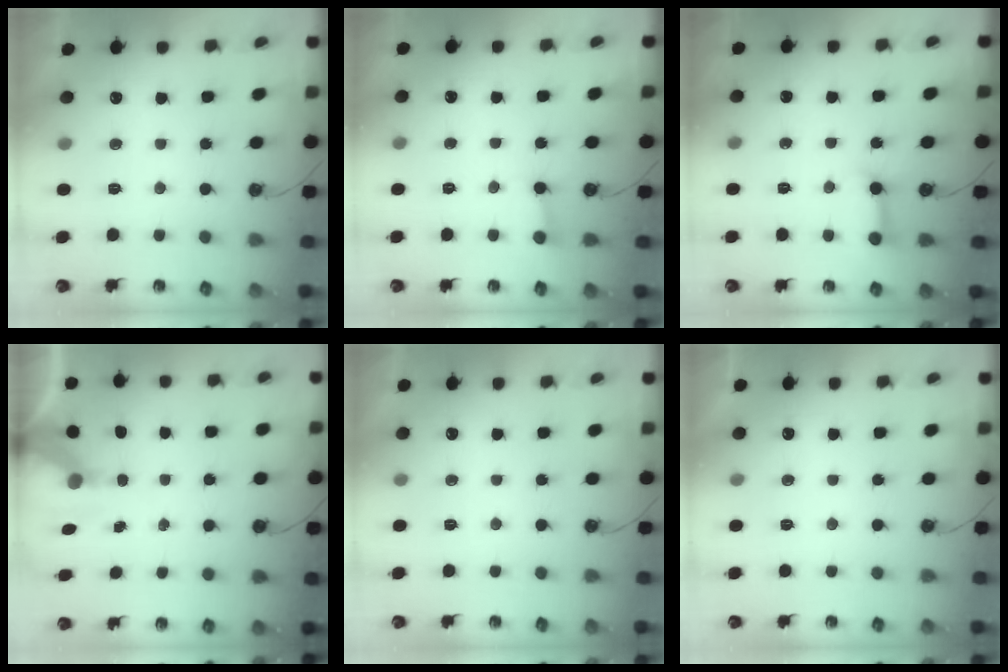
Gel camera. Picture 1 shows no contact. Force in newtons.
{"total": 2.5, "press": 2.5, "slide": 0.2}
{"total": 7.0, "press": 7.0, "slide": 0.8}
{"total": 6.8, "press": 6.8, "slide": 0.9}
{"total": 0.0}
{"total": 0.0}